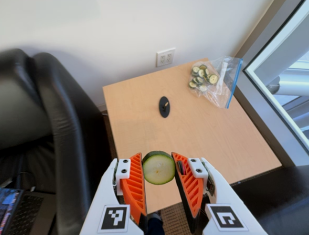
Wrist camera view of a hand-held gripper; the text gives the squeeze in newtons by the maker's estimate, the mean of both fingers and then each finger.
{"total": 8.5, "left": 8.2, "right": 8.8}